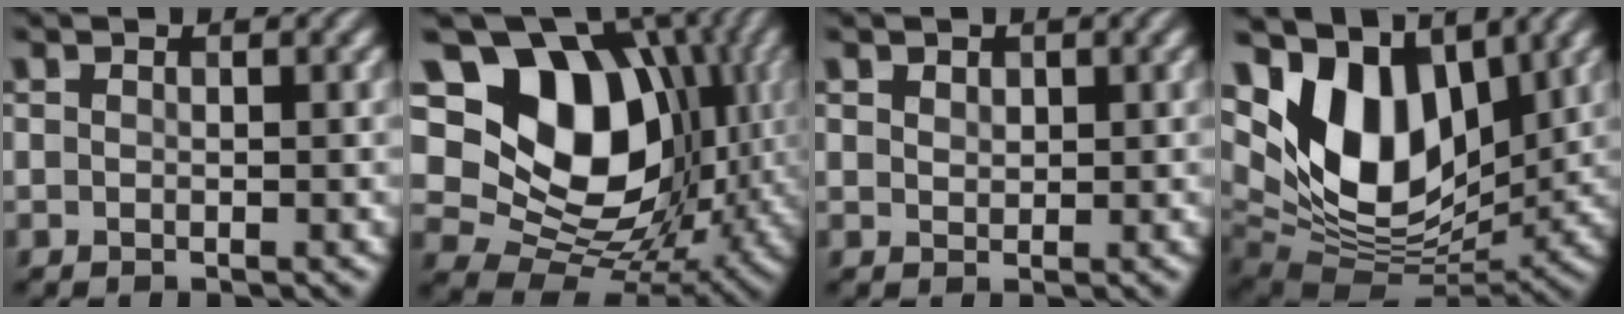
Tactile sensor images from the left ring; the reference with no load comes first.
{"total": 14.0, "force": [4.2, 10.1, 8.8], "torque": [-0.132, 0.009, 0.071]}
{"total": 1.0, "force": [0.7, 0.7, 0.2], "torque": [-0.004, 0.001, 0.010]}
{"total": 10.8, "force": [4.3, 6.3, 7.6], "torque": [-0.146, -0.003, 0.077]}